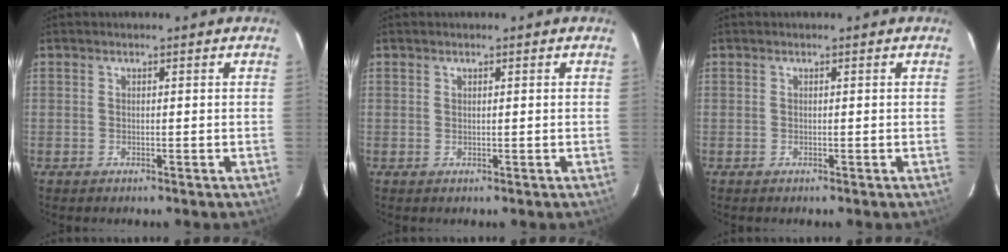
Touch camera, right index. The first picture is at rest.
{"total": 0.0}
{"total": 0.0}